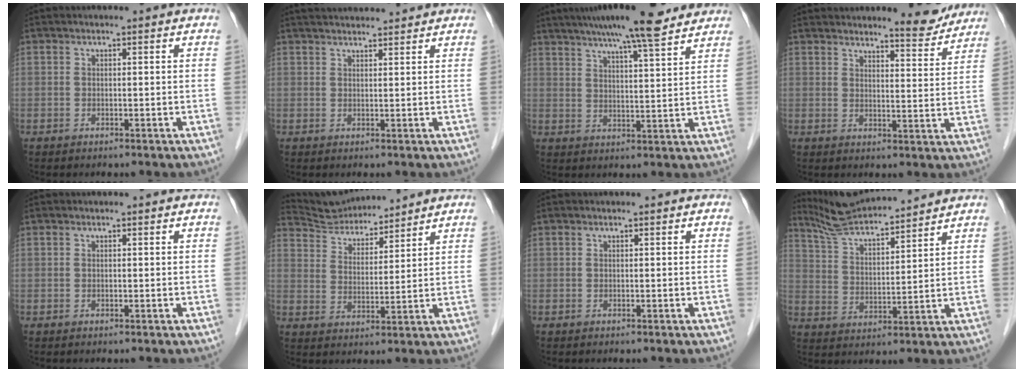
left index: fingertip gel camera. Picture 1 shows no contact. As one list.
[{"total": 7.1, "force": [6.7, 0.9, 2.2], "torque": [-0.035, 0.030, 0.095]}, {"total": 14.7, "force": [12.0, 1.2, 8.4], "torque": [-0.130, 0.024, 0.169]}, {"total": 6.9, "force": [6.5, 1.2, 1.7], "torque": [-0.019, -0.020, 0.076]}, {"total": 0.0}, {"total": 9.0, "force": [8.9, 1.3, 1.2], "torque": [-0.031, 0.017, 0.166]}, {"total": 0.0}, {"total": 12.8, "force": [12.0, 0.7, 4.2], "torque": [-0.083, 0.019, 0.209]}]